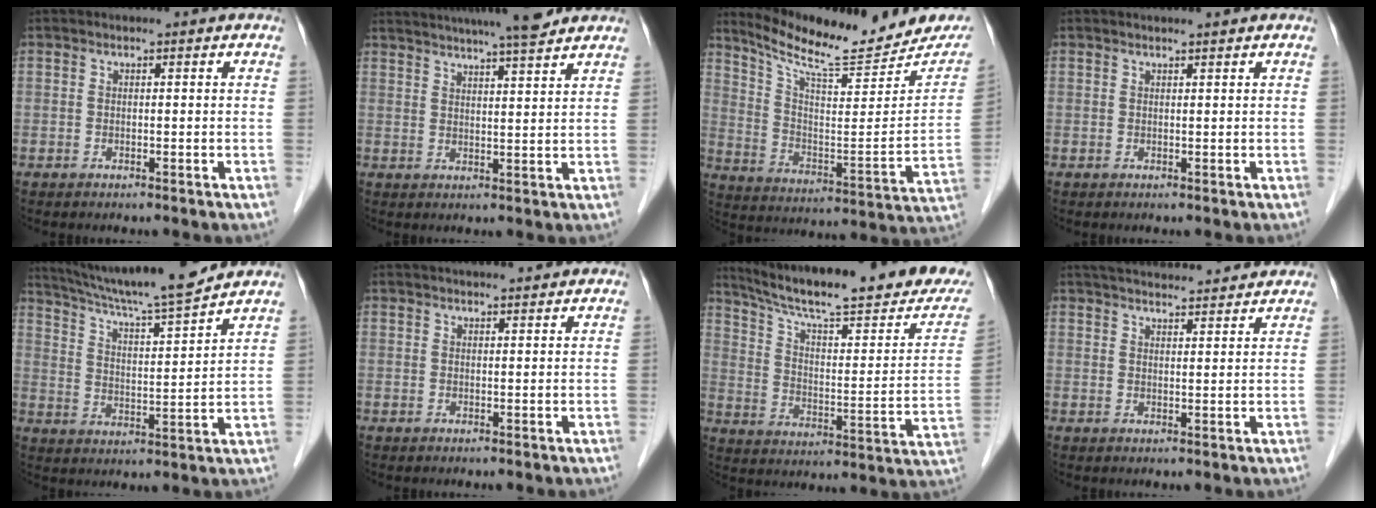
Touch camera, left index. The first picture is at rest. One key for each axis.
{"total": 14.8, "fx": 13.0, "fy": 0.6, "fz": 7.0, "tx": -0.121, "ty": 0.020, "tz": 0.181}
{"total": 18.5, "fx": 16.8, "fy": 2.9, "fz": 7.1, "tx": -0.118, "ty": -0.042, "tz": 0.250}
{"total": 1.6, "fx": 1.4, "fy": -0.2, "fz": 0.6, "tx": -0.009, "ty": 0.008, "tz": 0.024}
{"total": 15.9, "fx": 14.4, "fy": -0.5, "fz": 6.7, "tx": -0.120, "ty": 0.000, "tz": 0.229}
{"total": 6.3, "fx": 5.6, "fy": 0.8, "fz": 2.7, "tx": -0.036, "ty": 0.026, "tz": 0.076}
{"total": 26.3, "fx": 21.9, "fy": 2.9, "fz": 14.3, "tx": -0.221, "ty": -0.036, "tz": 0.300}
{"total": 14.4, "fx": 13.5, "fy": 1.8, "fz": 4.7, "tx": -0.078, "ty": 0.037, "tz": 0.191}